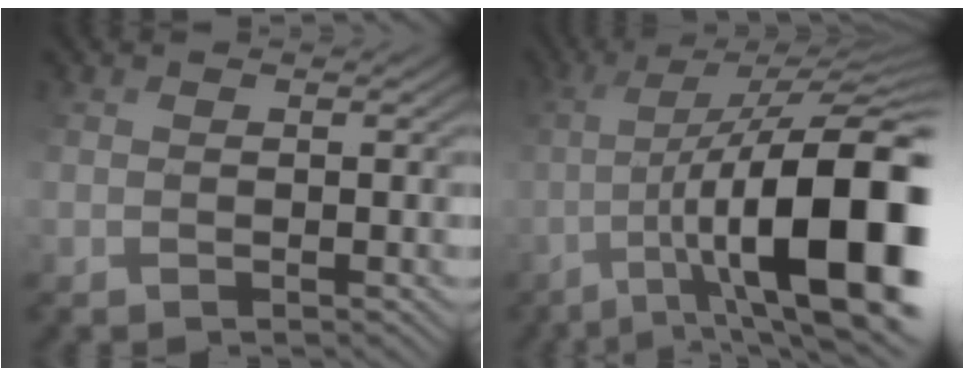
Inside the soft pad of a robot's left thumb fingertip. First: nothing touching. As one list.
[{"total": 17.7, "force": [-4.1, 6.1, 16.1], "torque": [-0.251, -0.016, -0.045]}]